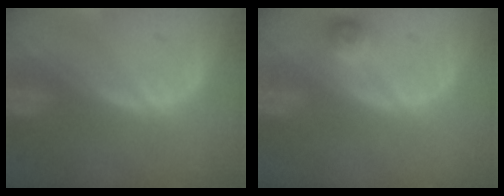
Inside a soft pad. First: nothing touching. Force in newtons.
{"total": 2.2, "press": 2.2, "slide": 0.4}